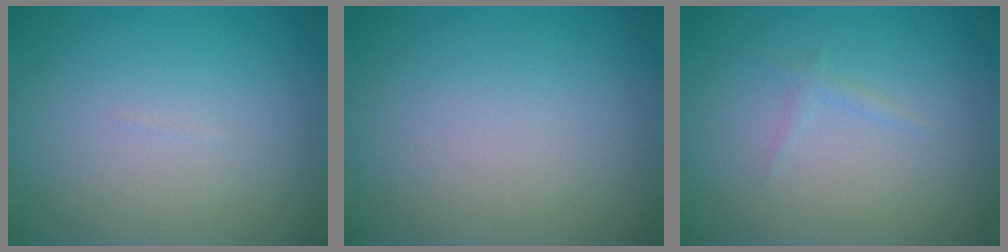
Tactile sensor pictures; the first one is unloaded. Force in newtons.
{"total": 0.0}
{"total": 0.7, "press": 0.7, "slide": 0.1}